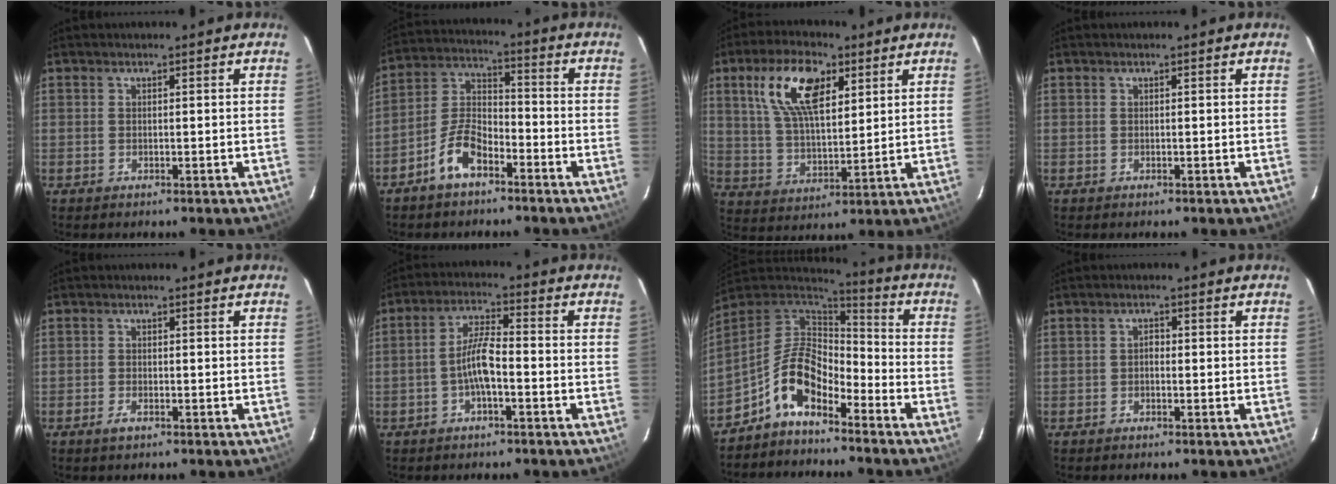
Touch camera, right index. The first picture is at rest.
{"total": 8.5, "force": [-5.5, 3.7, 5.3], "torque": [-0.116, 0.020, -0.106]}
{"total": 13.4, "force": [6.0, 6.1, 10.3], "torque": [-0.196, 0.022, 0.117]}
{"total": 0.0}
{"total": 1.8, "force": [-1.2, 0.8, 1.1], "torque": [-0.023, -0.001, -0.023]}
{"total": 5.8, "force": [-2.1, 1.2, 5.3], "torque": [-0.110, 0.012, -0.039]}
{"total": 11.0, "force": [-6.8, 4.9, 7.2], "torque": [-0.149, 0.024, -0.137]}
{"total": 1.2, "force": [-0.4, 0.8, 0.8], "torque": [-0.014, 0.007, -0.009]}